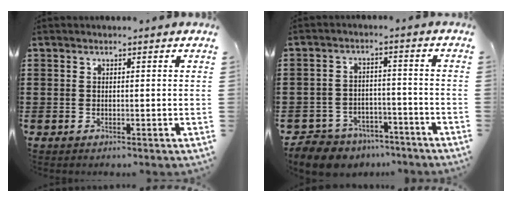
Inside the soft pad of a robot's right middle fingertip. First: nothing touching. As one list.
[{"total": 5.7, "force": [-5.4, 1.5, 0.4], "torque": [-0.020, 0.012, -0.114]}]